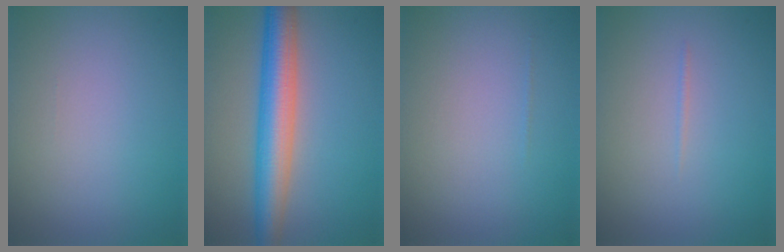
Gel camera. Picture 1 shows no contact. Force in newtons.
{"total": 6.5, "press": 6.5, "slide": 0.2}
{"total": 0.0}
{"total": 0.7, "press": 0.7, "slide": 0.2}